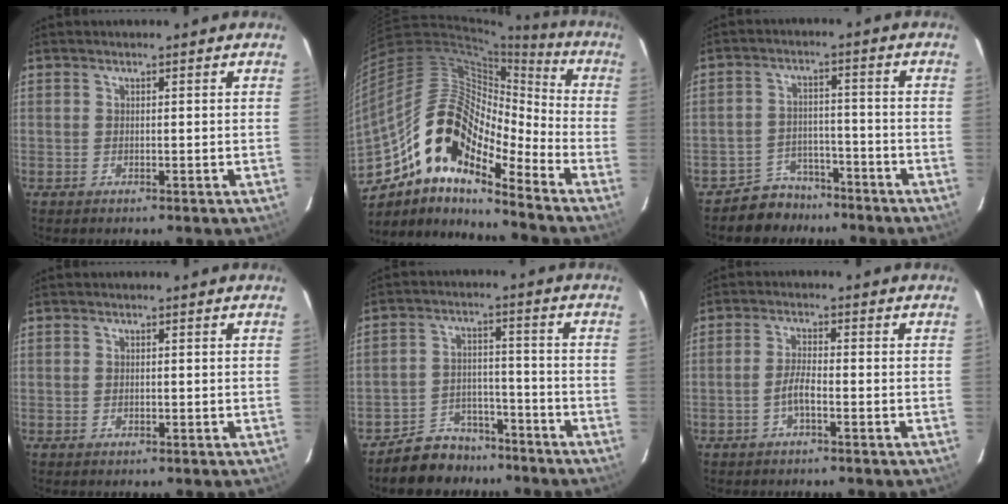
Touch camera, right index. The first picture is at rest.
{"total": 18.2, "force": [-11.8, 7.0, 12.0], "torque": [-0.204, -0.001, -0.239]}
{"total": 6.8, "force": [-5.4, 4.1, -0.1], "torque": [-0.010, 0.028, -0.081]}
{"total": 0.6, "force": [-0.2, 0.5, 0.4], "torque": [-0.006, 0.001, -0.002]}
{"total": 9.3, "force": [-7.8, 5.0, 1.1], "torque": [-0.039, 0.031, -0.111]}
{"total": 3.2, "force": [-1.6, 0.6, 2.8], "torque": [-0.062, 0.006, -0.032]}